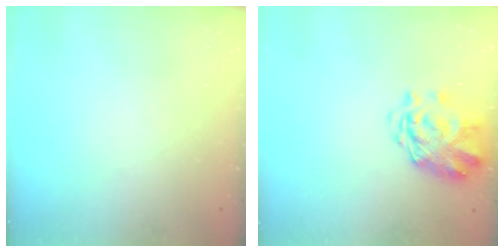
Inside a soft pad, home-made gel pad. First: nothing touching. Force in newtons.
{"total": 3.4, "press": 3.0, "slide": 1.6}